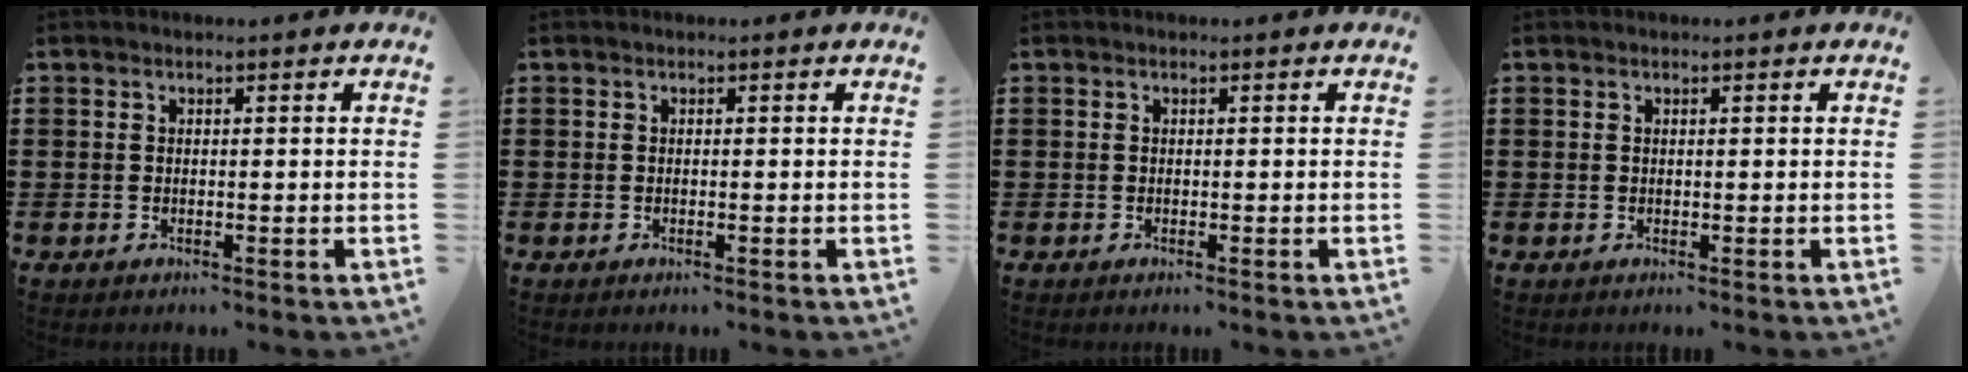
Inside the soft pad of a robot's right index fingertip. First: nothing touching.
{"total": 0.0}
{"total": 0.0}
{"total": 0.0}